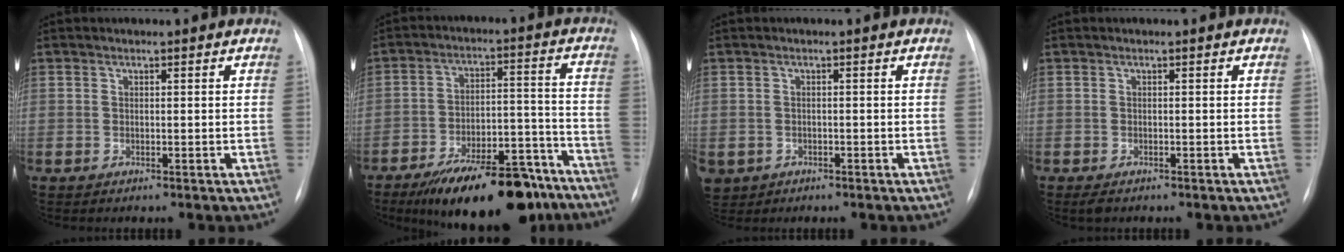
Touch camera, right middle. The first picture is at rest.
{"total": 20.2, "force": [-15.8, 6.4, 10.7], "torque": [-0.122, 0.033, -0.242]}
{"total": 4.6, "force": [-2.3, 3.9, 1.1], "torque": [-0.025, 0.003, -0.032]}
{"total": 1.4, "force": [-1.0, 0.7, 0.8], "torque": [-0.014, -0.002, -0.011]}